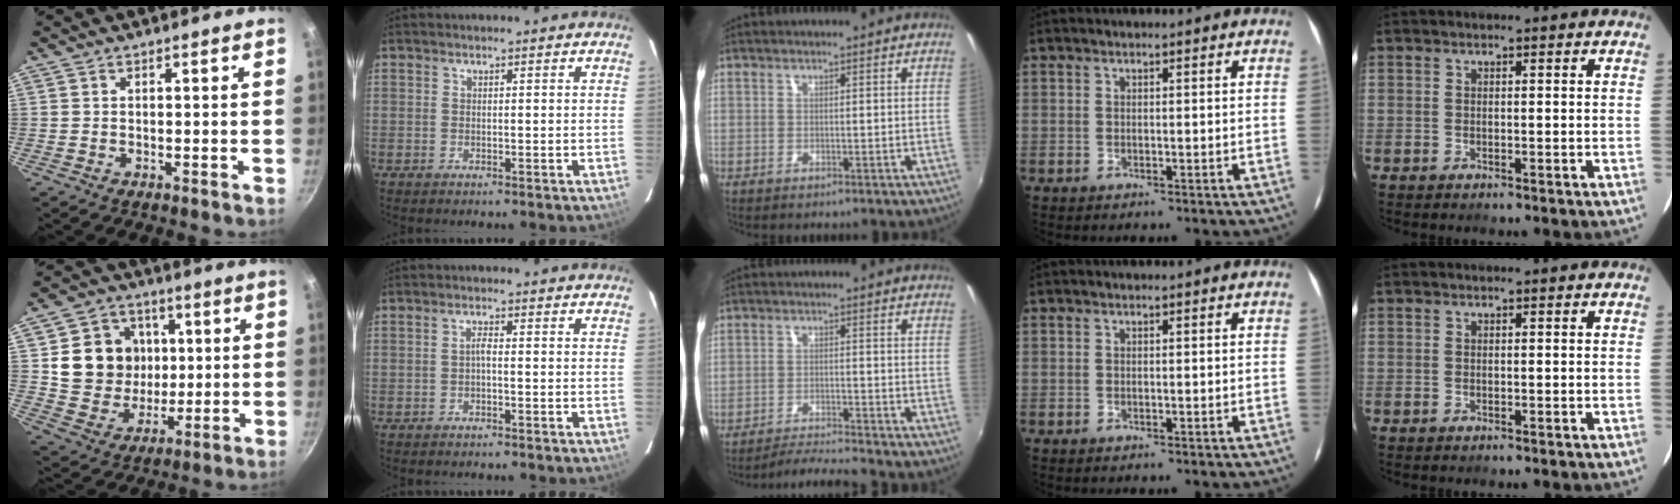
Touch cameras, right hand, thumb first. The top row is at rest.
{"thumb": {"total": 14.5, "force": [2.4, 12.9, 6.1], "torque": [-0.075, 0.000, 0.049]}, "index": {"total": 1.2, "force": [-0.5, 0.2, 1.0], "torque": [-0.021, 0.006, -0.011]}, "middle": {"total": 5.4, "force": [-5.3, -0.7, 0.9], "torque": [-0.045, 0.000, -0.093]}}